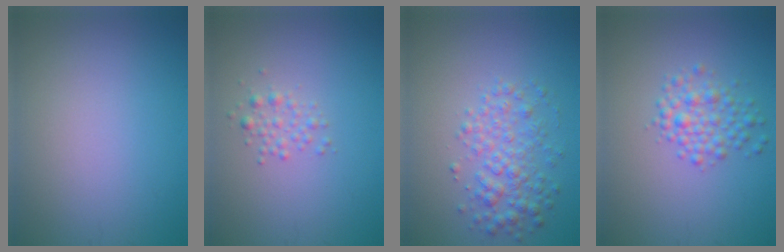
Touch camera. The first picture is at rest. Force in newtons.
{"total": 1.4, "press": 1.4, "slide": 0.1}
{"total": 3.4, "press": 3.4, "slide": 0.0}
{"total": 2.7, "press": 2.7, "slide": 0.1}